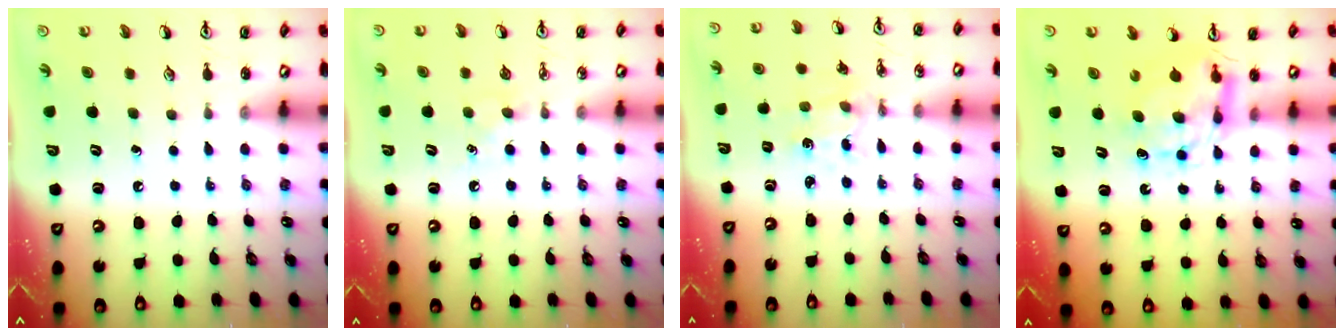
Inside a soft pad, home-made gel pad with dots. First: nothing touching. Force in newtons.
{"total": 4.7, "press": 4.6, "slide": 0.7}
{"total": 1.5, "press": 1.5, "slide": 0.3}
{"total": 7.6, "press": 7.6, "slide": 0.5}